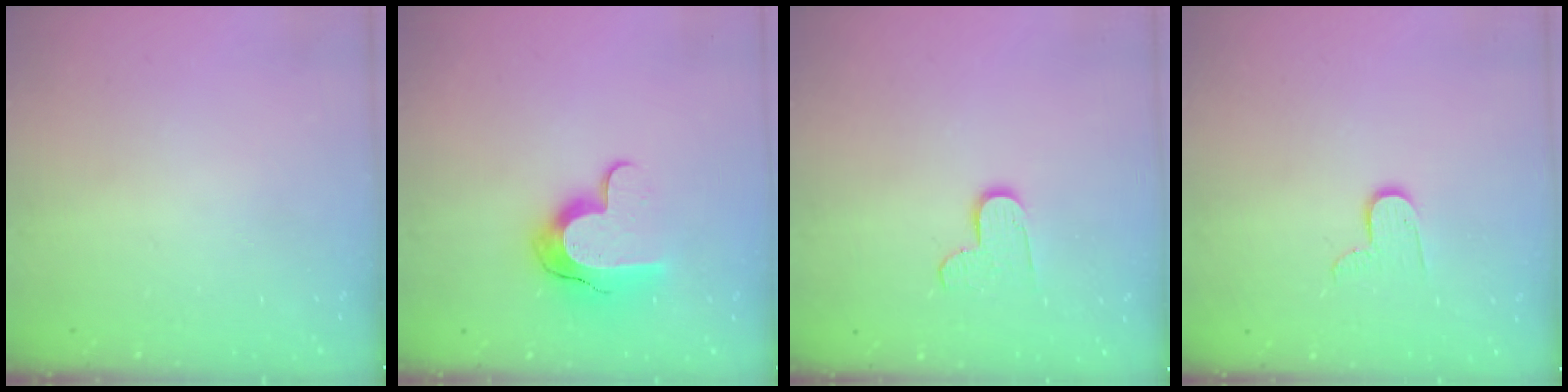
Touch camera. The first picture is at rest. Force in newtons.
{"total": 11.1, "press": 11.1, "slide": 0.8}
{"total": 7.0, "press": 7.0, "slide": 0.3}
{"total": 7.6, "press": 7.6, "slide": 0.6}